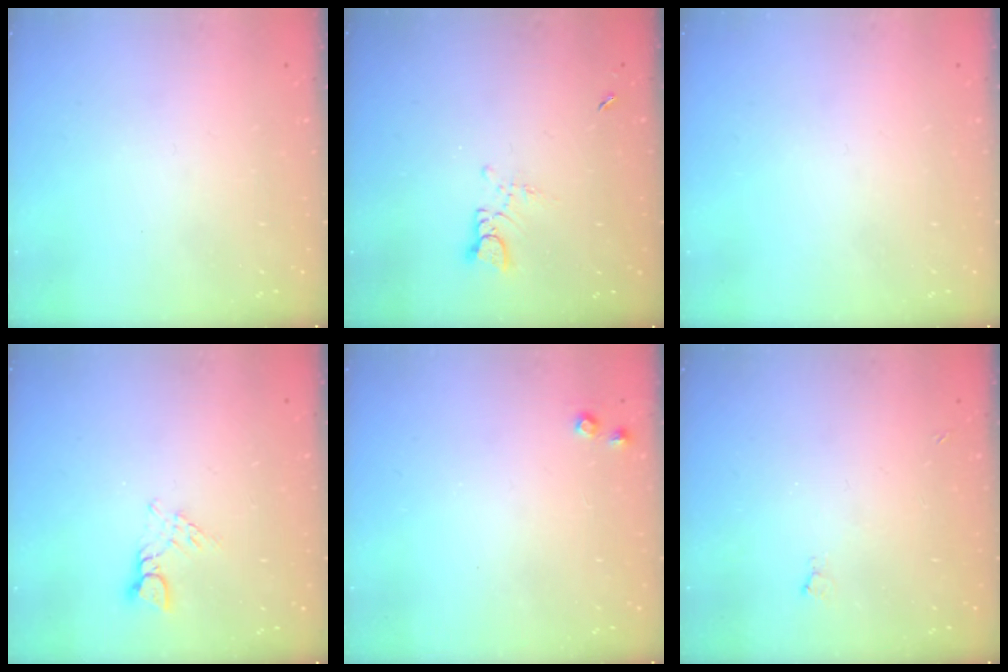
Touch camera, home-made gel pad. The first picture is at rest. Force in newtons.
{"total": 2.9, "press": 2.9, "slide": 0.2}
{"total": 0.0}
{"total": 2.8, "press": 2.8, "slide": 0.3}
{"total": 4.6, "press": 4.5, "slide": 0.7}
{"total": 2.5, "press": 2.4, "slide": 0.6}